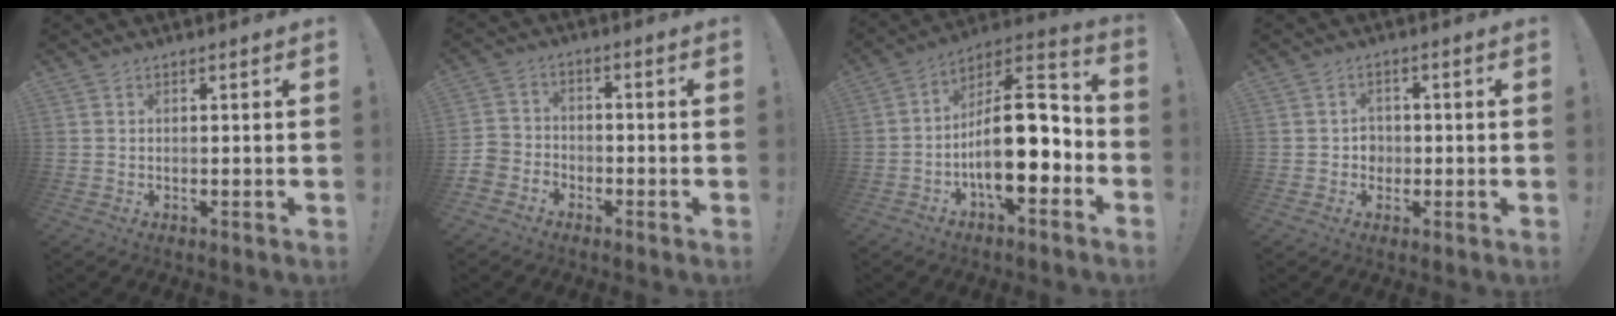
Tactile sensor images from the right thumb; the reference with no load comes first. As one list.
[{"total": 6.1, "force": [-4.4, 4.1, 1.3], "torque": [-0.034, 0.027, -0.084]}, {"total": 19.1, "force": [-3.8, 8.5, 16.6], "torque": [-0.266, 0.015, -0.055]}, {"total": 3.3, "force": [-0.5, 3.0, 1.1], "torque": [-0.008, -0.003, -0.013]}]